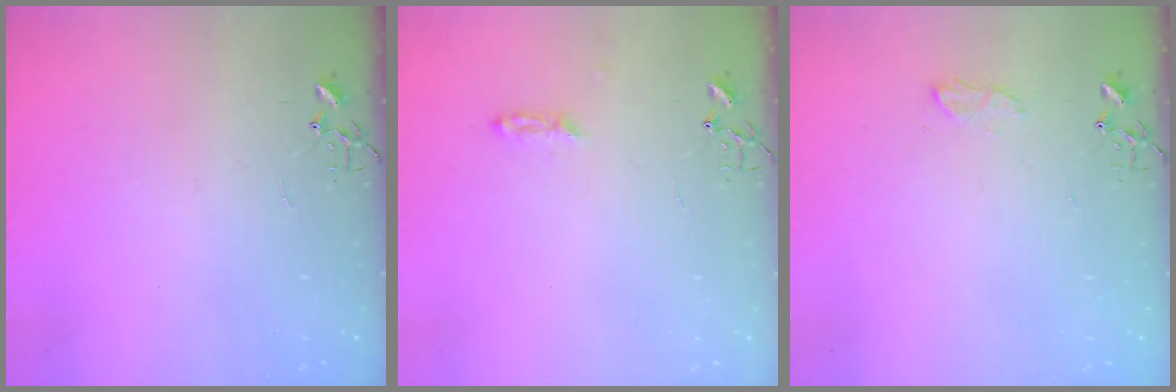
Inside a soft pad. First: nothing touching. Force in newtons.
{"total": 2.3, "press": 2.2, "slide": 0.4}
{"total": 7.9, "press": 7.8, "slide": 0.9}